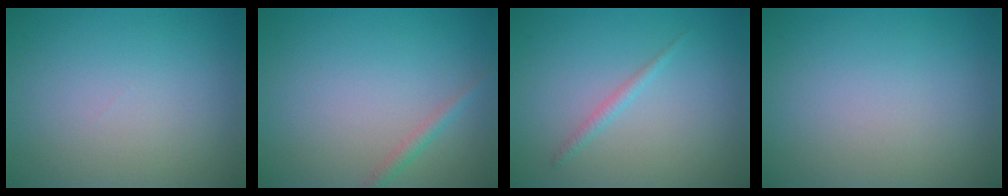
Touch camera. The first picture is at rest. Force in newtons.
{"total": 1.2, "press": 1.2, "slide": 0.0}
{"total": 1.0, "press": 1.0, "slide": 0.1}
{"total": 0.0}